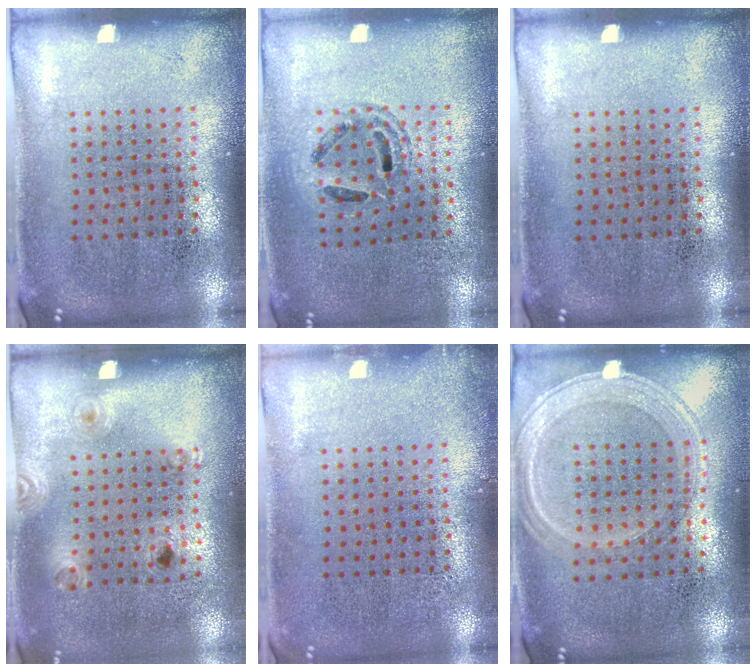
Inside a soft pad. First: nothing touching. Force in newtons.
{"total": 1.2, "press": 1.1, "slide": 0.4}
{"total": 0.0}
{"total": 1.3, "press": 0.9, "slide": 1.0}
{"total": 0.7, "press": 0.7, "slide": 0.1}
{"total": 1.2, "press": 1.2, "slide": 0.4}